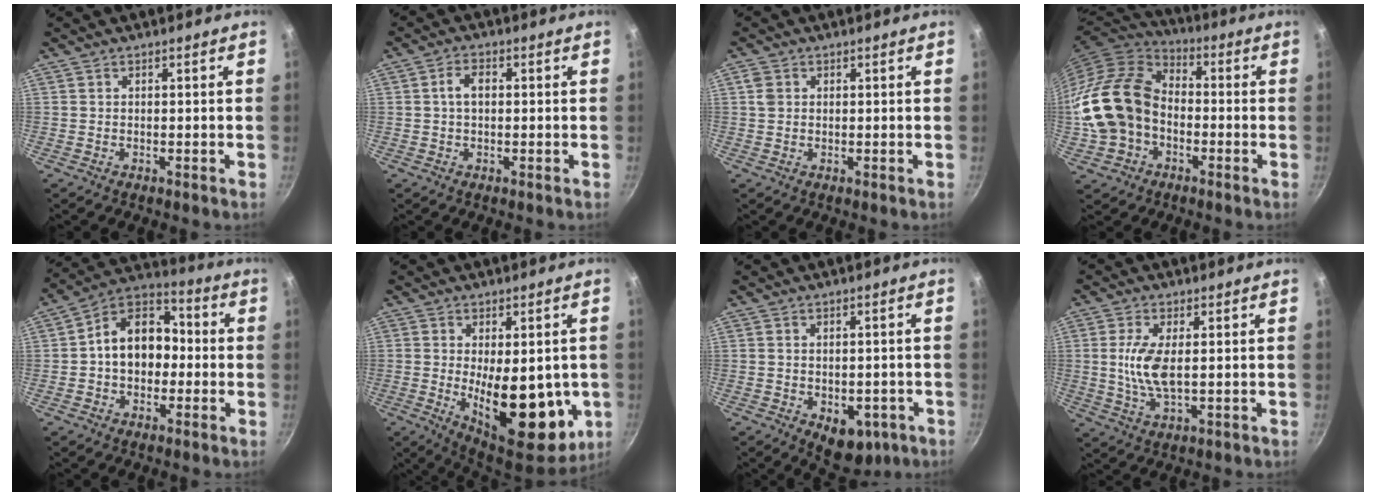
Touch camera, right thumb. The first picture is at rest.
{"total": 3.6, "force": [0.4, 2.3, 2.7], "torque": [-0.045, 0.012, 0.003]}
{"total": 2.3, "force": [0.6, 1.9, 1.1], "torque": [-0.015, 0.003, 0.010]}
{"total": 18.2, "force": [-2.9, 14.0, 11.3], "torque": [-0.207, 0.047, -0.058]}
{"total": 13.5, "force": [-0.5, 10.0, 9.1], "torque": [-0.096, 0.046, -0.028]}
{"total": 18.8, "force": [-2.4, 9.1, 16.2], "torque": [-0.194, -0.023, -0.015]}
{"total": 8.2, "force": [-2.9, 5.2, 5.6], "torque": [-0.038, 0.006, -0.024]}
{"total": 7.4, "force": [0.7, 3.0, 6.8], "torque": [-0.142, -0.003, 0.014]}